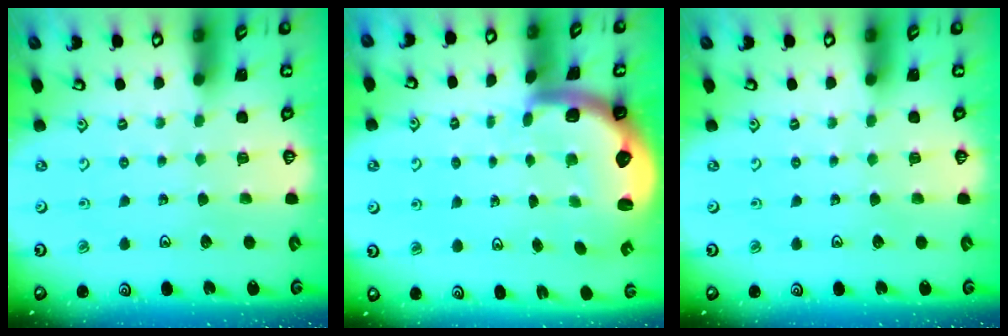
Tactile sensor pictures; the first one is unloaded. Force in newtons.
{"total": 2.9, "press": 2.6, "slide": 1.4}
{"total": 0.0}